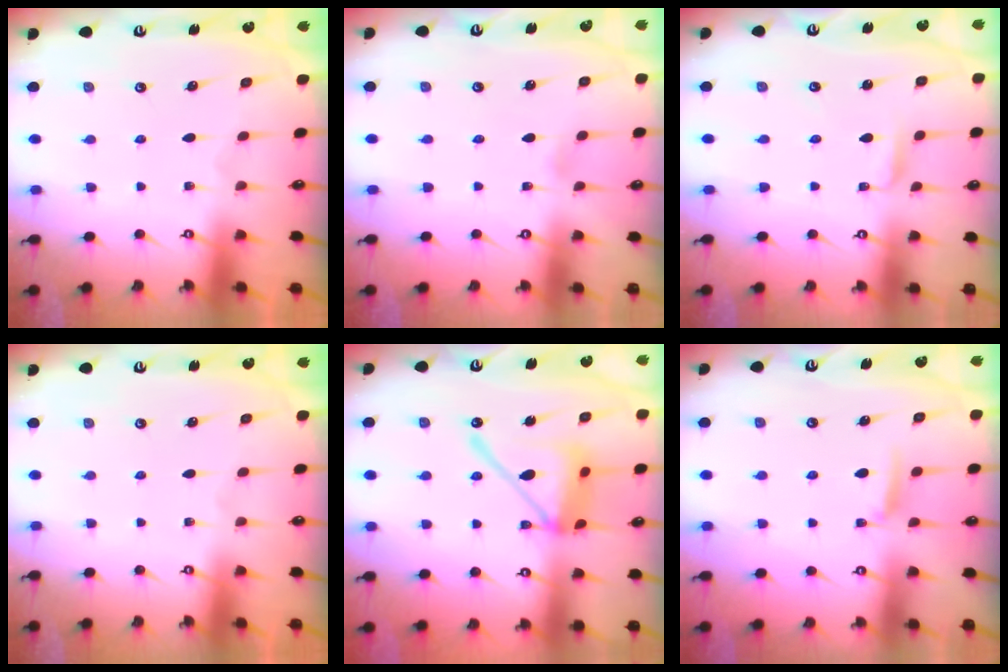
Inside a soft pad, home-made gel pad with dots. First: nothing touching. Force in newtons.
{"total": 2.6, "press": 2.6, "slide": 0.3}
{"total": 2.6, "press": 2.5, "slide": 0.3}
{"total": 0.0}
{"total": 14.4, "press": 14.3, "slide": 1.3}
{"total": 4.6, "press": 4.5, "slide": 0.6}